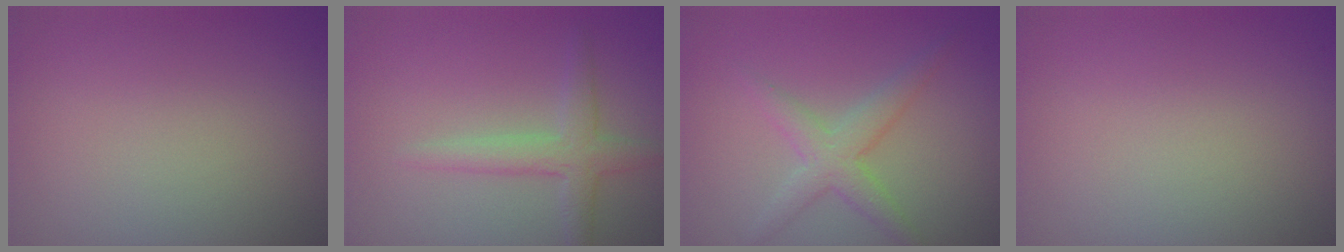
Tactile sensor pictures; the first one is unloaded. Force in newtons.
{"total": 2.7, "press": 2.7, "slide": 0.0}
{"total": 2.9, "press": 2.9, "slide": 0.1}
{"total": 0.0}